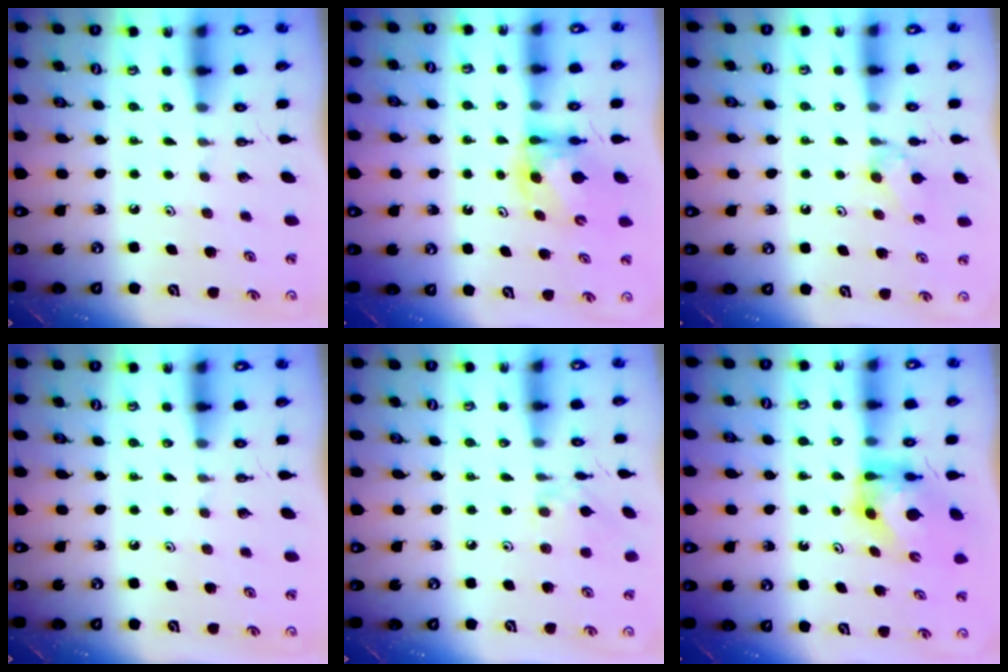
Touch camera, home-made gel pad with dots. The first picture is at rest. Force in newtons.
{"total": 6.3, "press": 6.3, "slide": 0.7}
{"total": 6.9, "press": 6.8, "slide": 0.9}
{"total": 0.0}
{"total": 2.1, "press": 2.1, "slide": 0.2}
{"total": 6.0, "press": 6.0, "slide": 0.3}